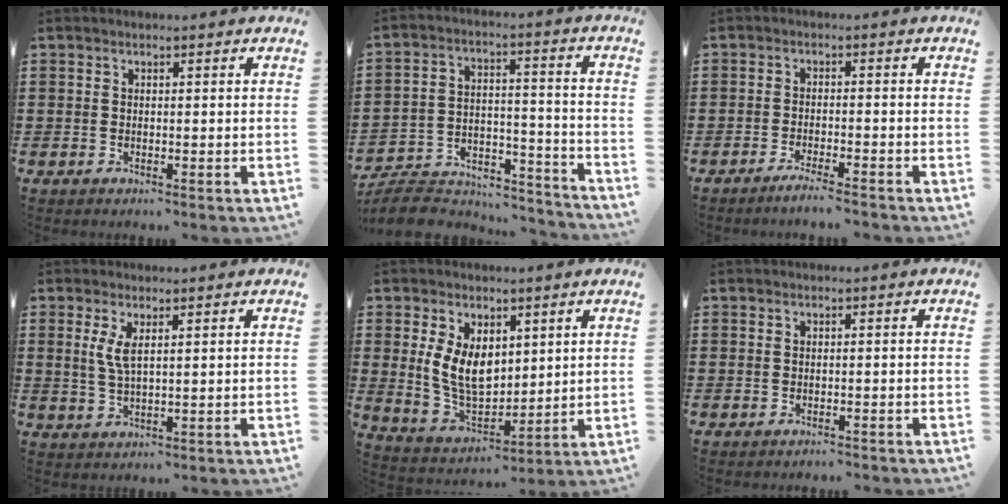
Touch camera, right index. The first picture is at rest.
{"total": 7.8, "force": [-7.2, 2.0, 2.1], "torque": [-0.042, 0.013, -0.143]}
{"total": 2.7, "force": [-2.4, -0.4, 1.1], "torque": [-0.017, 0.000, -0.046]}
{"total": 3.2, "force": [1.2, 0.8, 2.9], "torque": [-0.069, 0.000, 0.018]}
{"total": 8.2, "force": [2.3, 5.4, 5.7], "torque": [-0.128, 0.000, 0.042]}
{"total": 0.5, "force": [-0.5, -0.1, 0.0], "torque": [-0.001, 0.000, -0.012]}